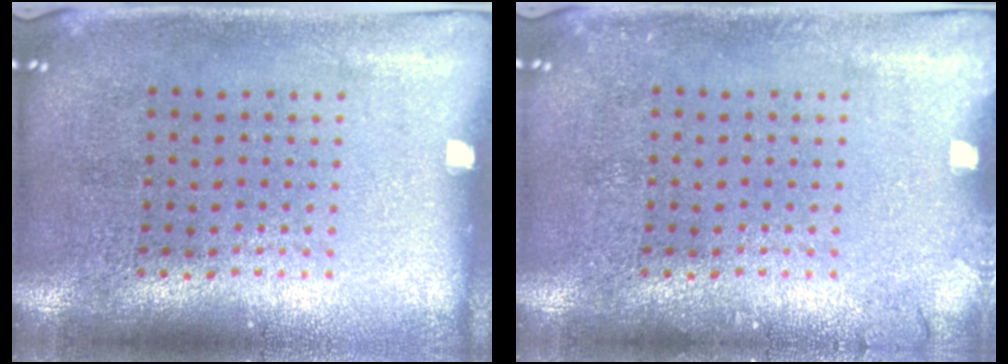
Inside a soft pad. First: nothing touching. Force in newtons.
{"total": 0.9, "press": 0.9, "slide": 0.1}